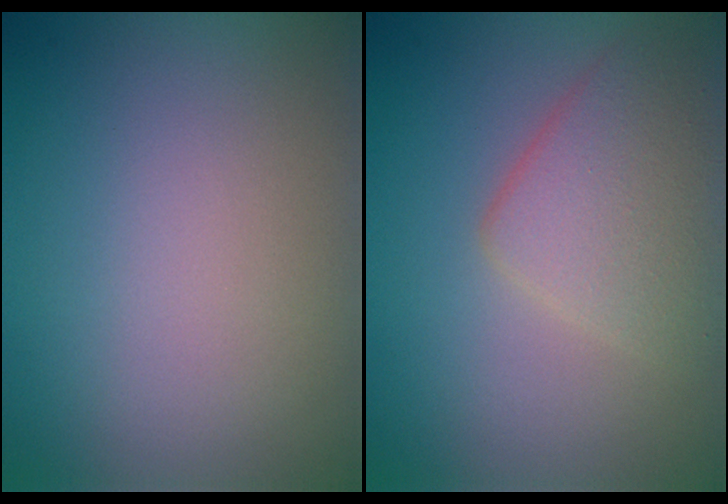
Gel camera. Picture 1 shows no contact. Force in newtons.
{"total": 4.2, "press": 4.2, "slide": 0.0}